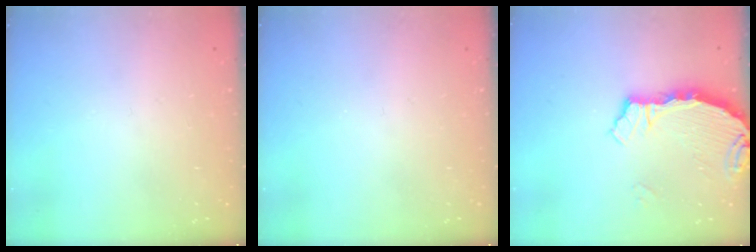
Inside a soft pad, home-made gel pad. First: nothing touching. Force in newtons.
{"total": 0.0}
{"total": 3.7, "press": 3.7, "slide": 0.2}